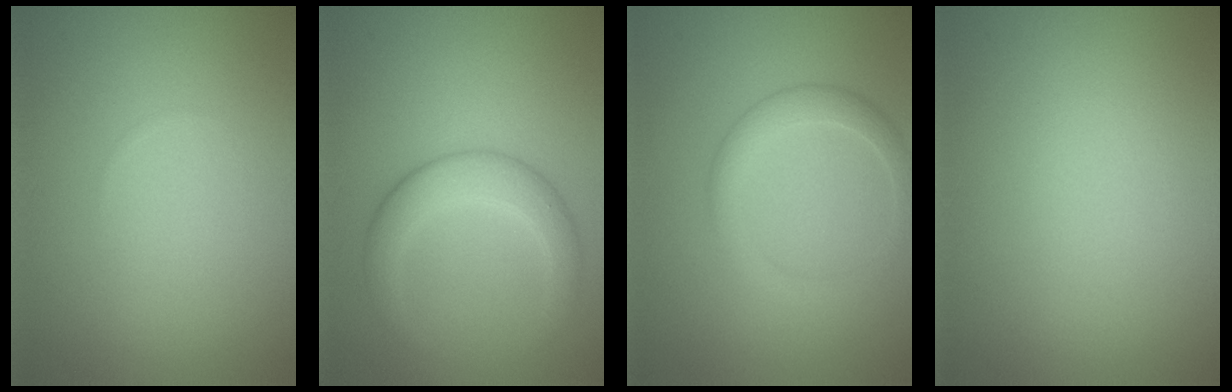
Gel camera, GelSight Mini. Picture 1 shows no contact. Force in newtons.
{"total": 3.5, "press": 3.5, "slide": 0.2}
{"total": 2.5, "press": 2.5, "slide": 0.0}
{"total": 0.0}